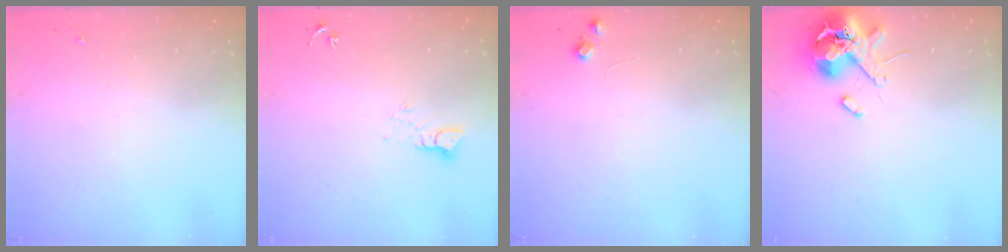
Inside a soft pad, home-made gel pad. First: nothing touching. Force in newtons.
{"total": 3.7, "press": 3.7, "slide": 0.4}
{"total": 5.7, "press": 5.6, "slide": 0.9}
{"total": 12.2, "press": 12.0, "slide": 1.8}